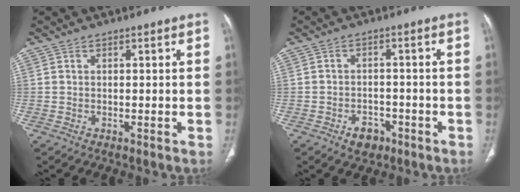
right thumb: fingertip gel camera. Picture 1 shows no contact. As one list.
[{"total": 4.3, "force": [-2.4, 3.0, 1.9], "torque": [-0.013, 0.018, -0.031]}]